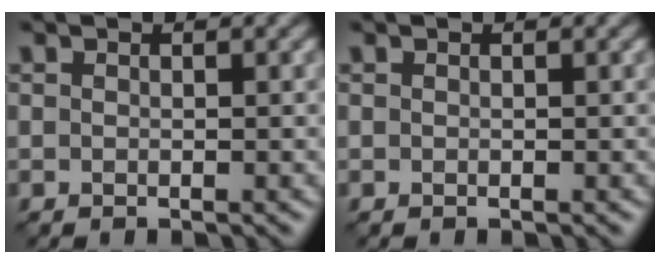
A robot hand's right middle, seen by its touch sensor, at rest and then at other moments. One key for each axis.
{"total": 0.0}